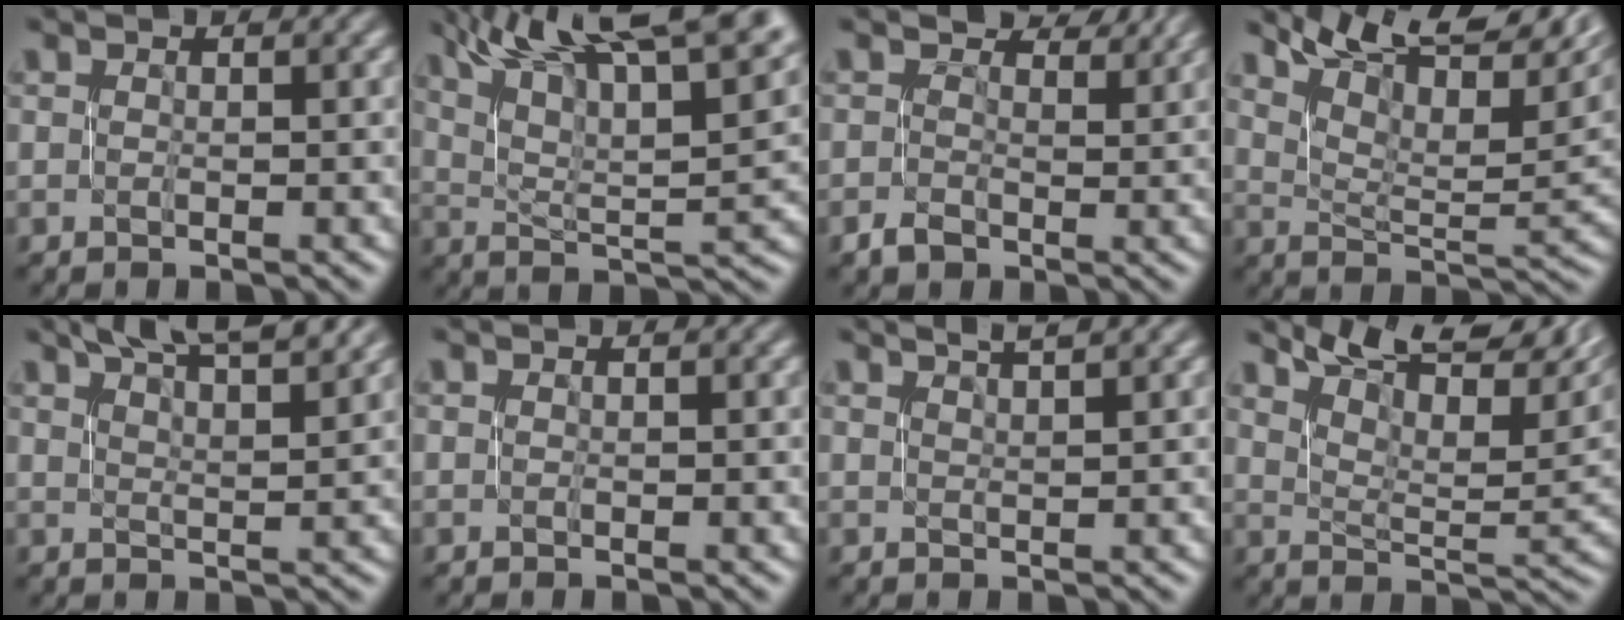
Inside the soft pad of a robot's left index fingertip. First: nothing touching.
{"total": 15.3, "force": [9.6, 4.6, 11.0], "torque": [-0.166, 0.021, 0.144]}
{"total": 3.0, "force": [0.8, 2.4, 1.6], "torque": [-0.023, 0.006, 0.009]}
{"total": 12.0, "force": [7.9, 3.7, 8.3], "torque": [-0.124, 0.034, 0.133]}
{"total": 8.6, "force": [6.7, 1.8, 5.1], "torque": [-0.044, 0.019, 0.070]}
{"total": 0.0}
{"total": 2.4, "force": [1.7, 0.3, 1.6], "torque": [-0.010, 0.008, 0.016]}
{"total": 12.1, "force": [8.5, 3.0, 8.1], "torque": [-0.121, 0.028, 0.142]}